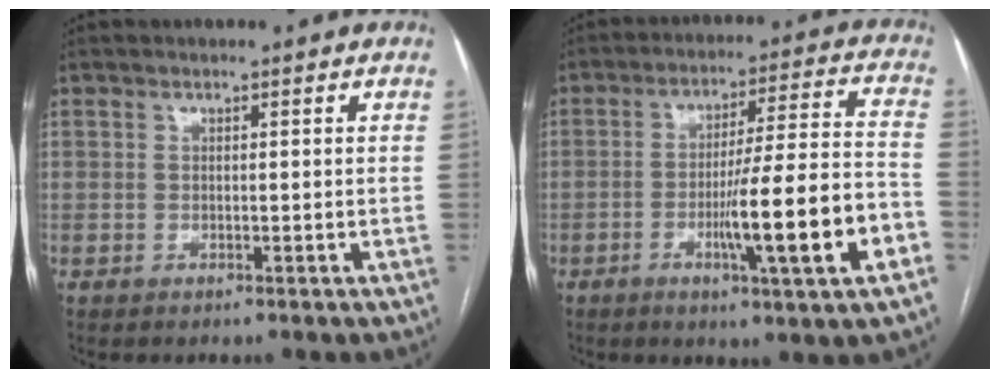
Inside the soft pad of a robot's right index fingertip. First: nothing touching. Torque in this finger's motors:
{"motor_torque": [2.14, 0.00, 1.00, 0.21]}